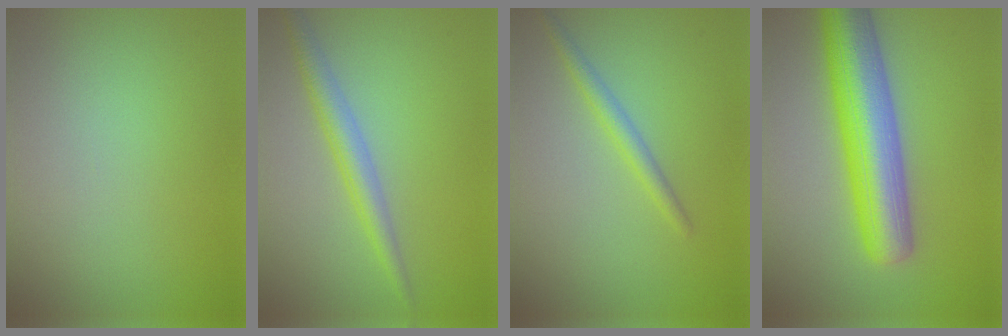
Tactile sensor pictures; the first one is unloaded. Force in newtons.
{"total": 2.7, "press": 2.7, "slide": 0.1}
{"total": 1.7, "press": 1.7, "slide": 0.1}
{"total": 8.4, "press": 8.4, "slide": 0.2}